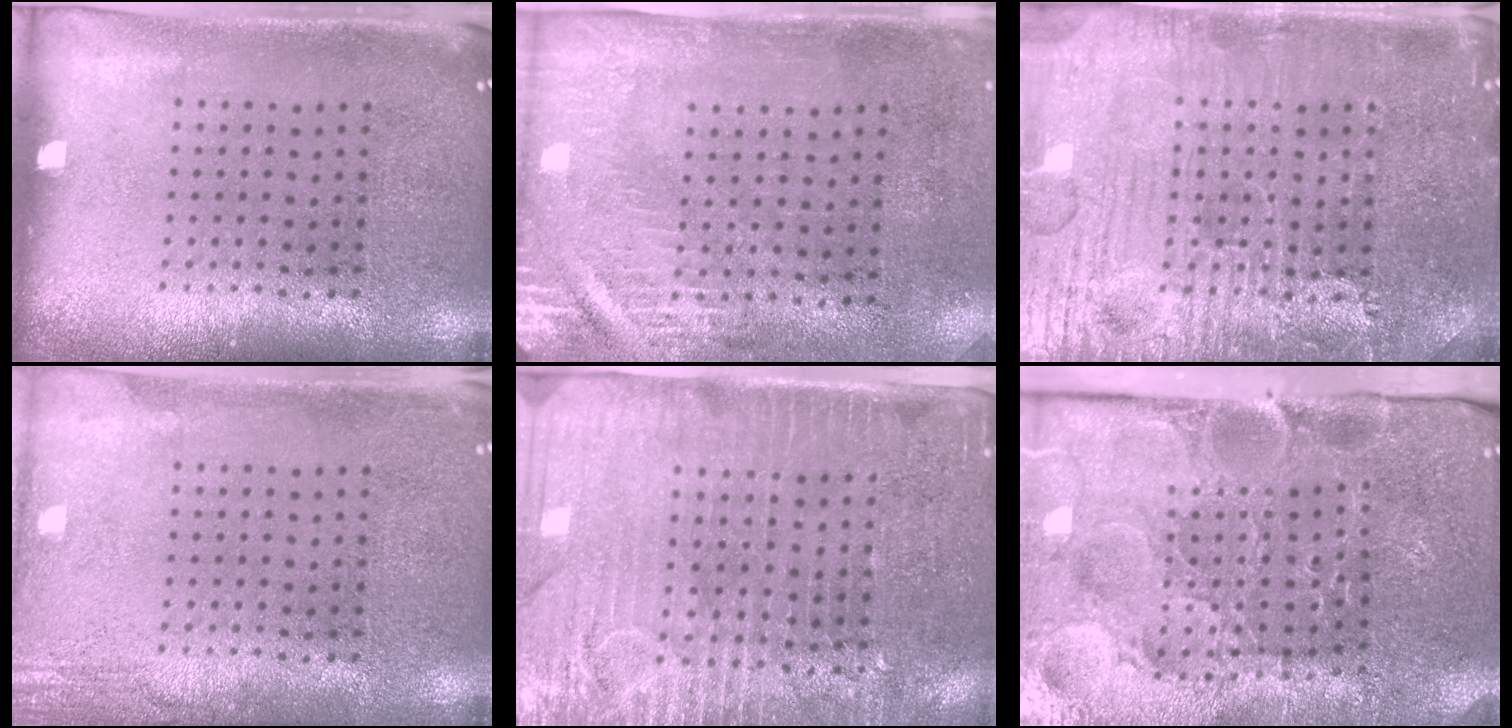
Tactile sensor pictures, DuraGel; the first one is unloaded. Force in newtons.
{"total": 2.9, "press": 2.5, "slide": 1.5}
{"total": 4.7, "press": 4.6, "slide": 0.8}
{"total": 1.9, "press": 1.9, "slide": 0.2}
{"total": 3.6, "press": 3.2, "slide": 1.8}
{"total": 3.8, "press": 3.7, "slide": 0.9}